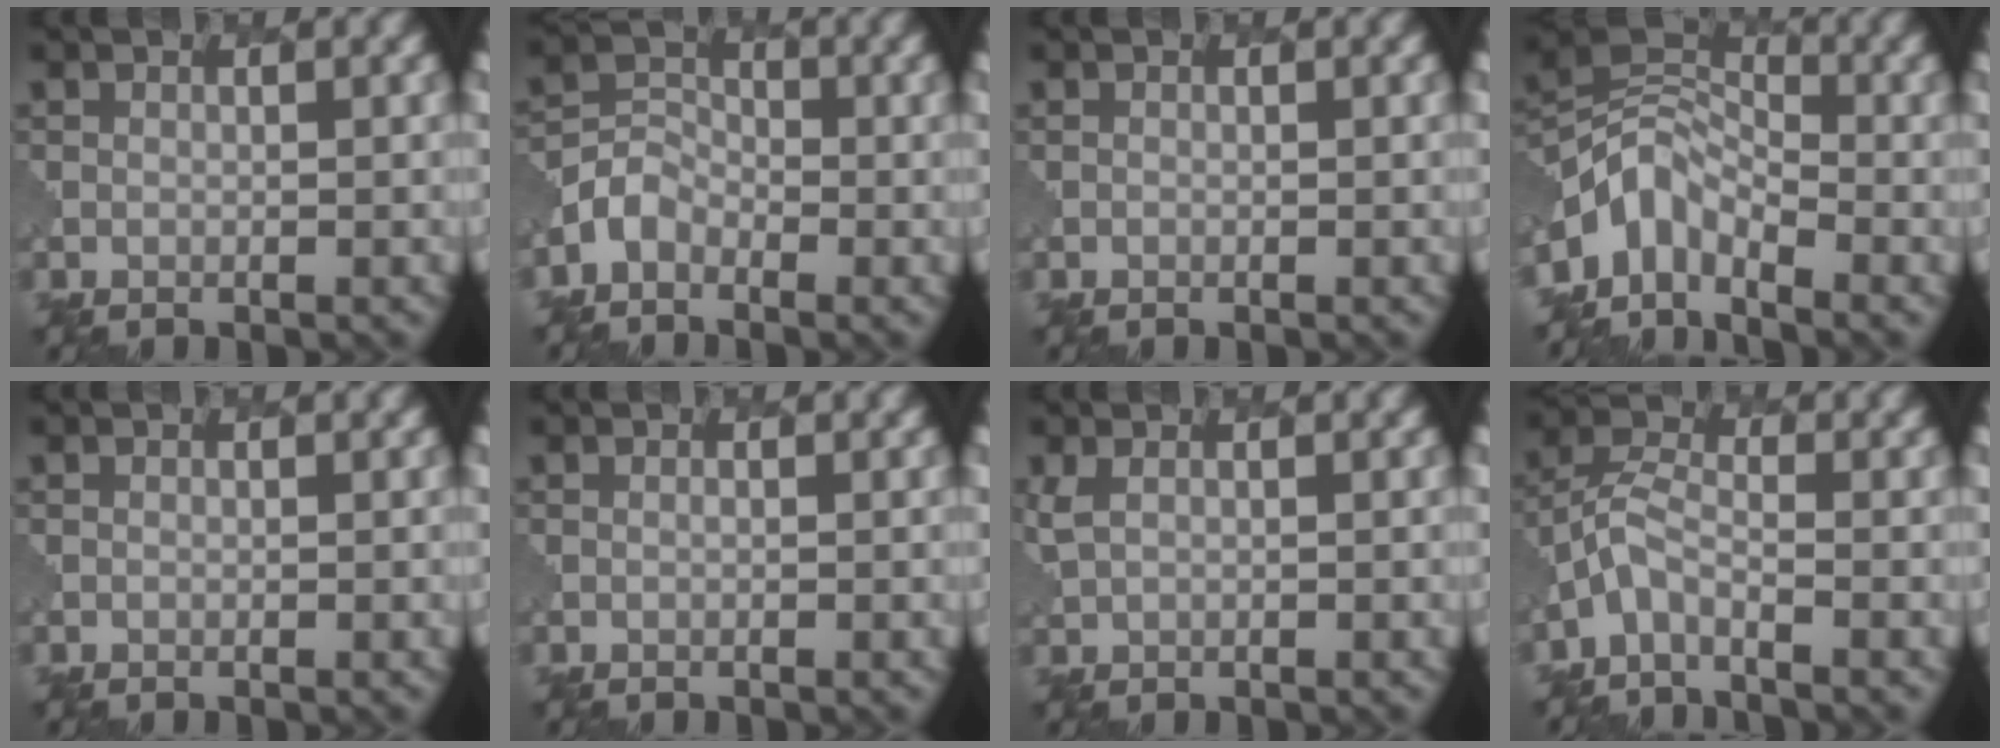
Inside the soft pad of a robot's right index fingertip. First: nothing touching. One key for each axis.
{"total": 2.3, "fx": -1.4, "fy": 1.7, "fz": 0.7, "tx": -0.017, "ty": 0.007, "tz": -0.039}
{"total": 0.0}
{"total": 4.3, "fx": -3.0, "fy": 2.4, "fz": 1.9, "tx": -0.030, "ty": 0.002, "tz": -0.072}
{"total": 0.0}
{"total": 0.0}
{"total": 1.7, "fx": 0.7, "fy": 0.8, "fz": 1.3, "tx": -0.039, "ty": -0.002, "tz": 0.013}
{"total": 2.9, "fx": -2.0, "fy": 1.0, "fz": 1.8, "tx": -0.042, "ty": 0.001, "tz": -0.051}